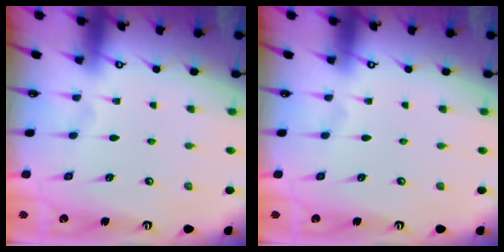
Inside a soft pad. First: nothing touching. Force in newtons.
{"total": 0.0}